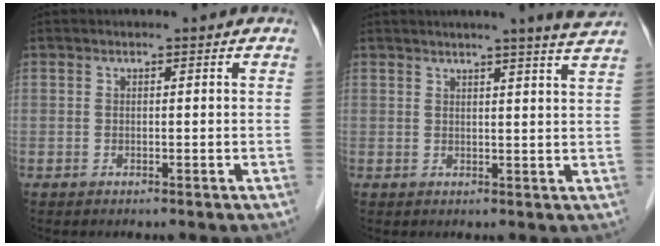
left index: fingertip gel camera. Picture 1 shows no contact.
{"total": 6.7, "force": [5.8, -1.2, 3.1], "torque": [-0.040, -0.005, 0.054]}